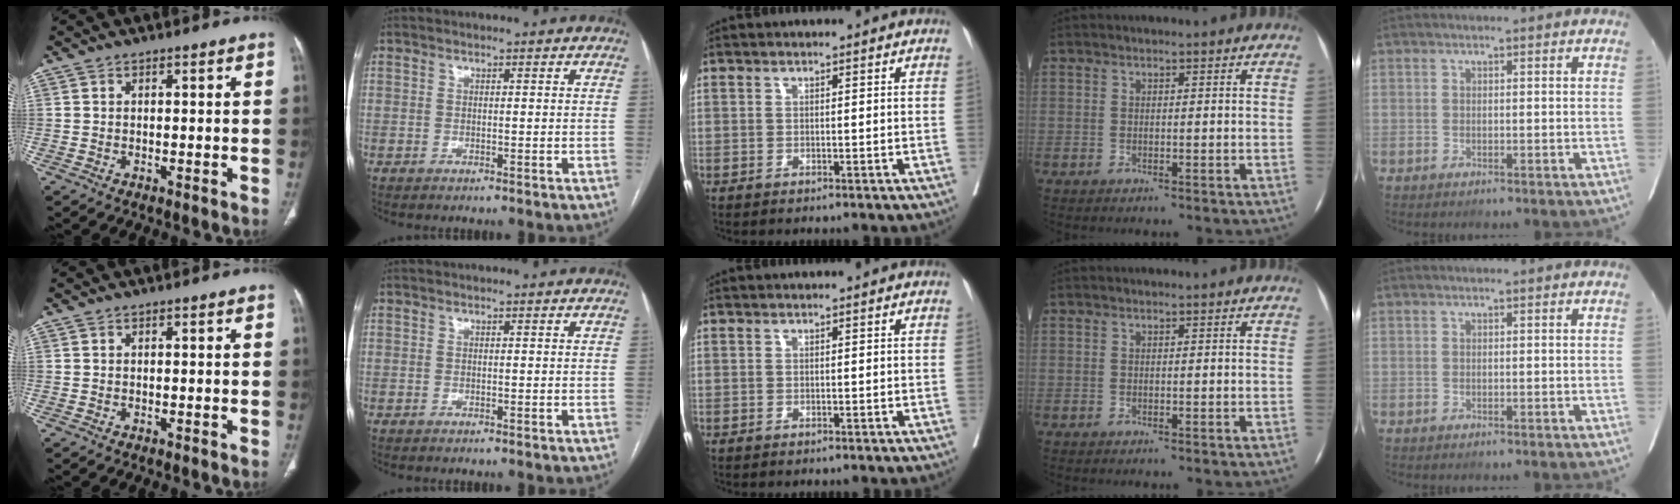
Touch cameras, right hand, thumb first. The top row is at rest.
{}